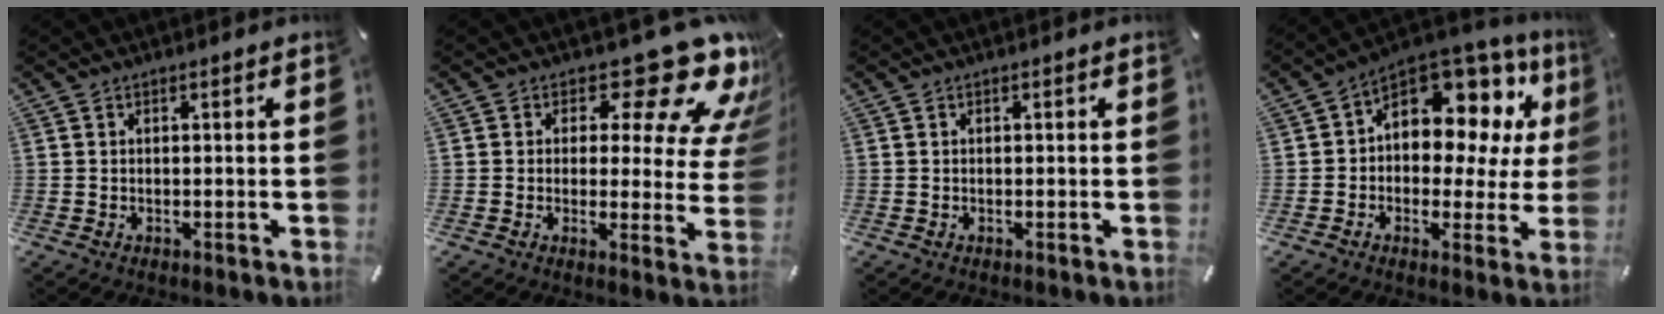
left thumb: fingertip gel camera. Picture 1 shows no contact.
{"total": 17.9, "force": [11.0, 7.9, 11.7], "torque": [-0.143, -0.083, 0.180]}
{"total": 0.0}
{"total": 11.0, "force": [5.4, 7.3, 6.1], "torque": [-0.096, -0.057, 0.097]}